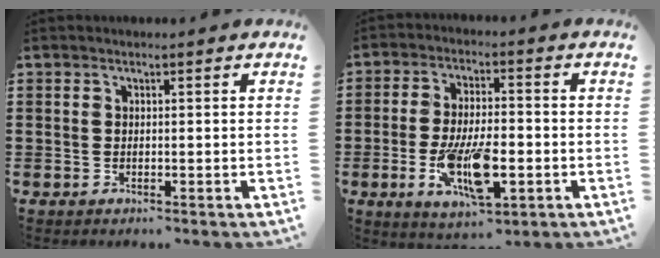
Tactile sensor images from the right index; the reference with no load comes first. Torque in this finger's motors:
{"motor_torque": [2.14, 0.00, 1.05, 0.21]}